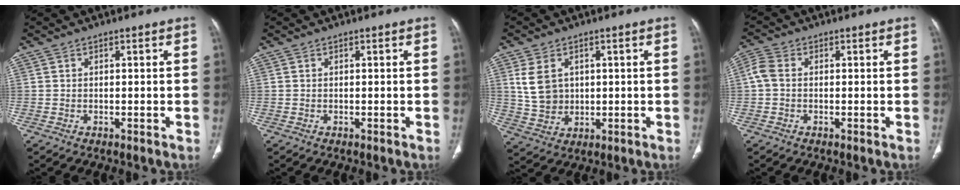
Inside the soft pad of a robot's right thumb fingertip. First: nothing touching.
{"total": 0.0}
{"total": 6.9, "force": [1.9, 5.3, 4.0], "torque": [-0.064, -0.004, 0.051]}
{"total": 3.3, "force": [-0.1, 2.3, 2.4], "torque": [-0.060, 0.009, -0.010]}